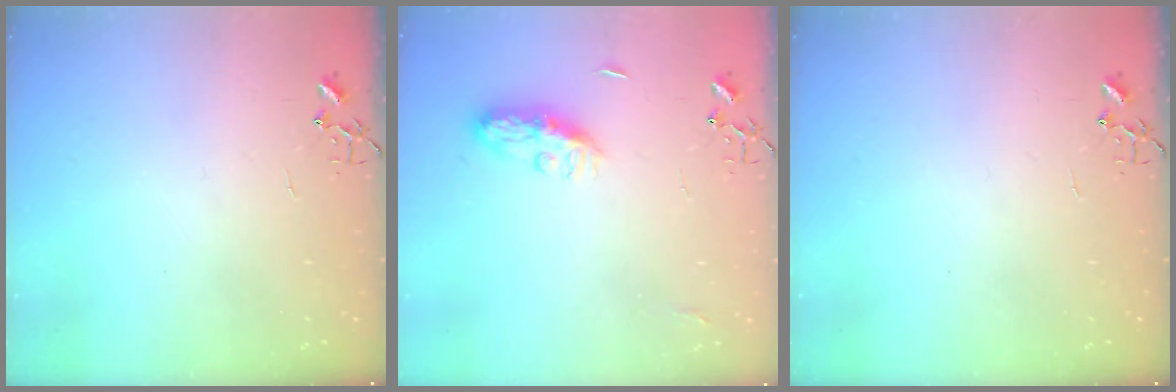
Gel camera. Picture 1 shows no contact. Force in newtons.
{"total": 8.4, "press": 8.4, "slide": 0.1}
{"total": 0.0}